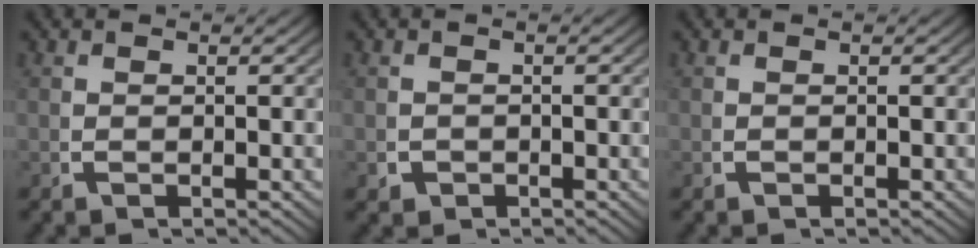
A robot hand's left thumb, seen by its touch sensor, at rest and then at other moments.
{"total": 1.4, "force": [-0.6, 1.2, 0.3], "torque": [-0.008, -0.009, -0.006]}
{"total": 0.0}